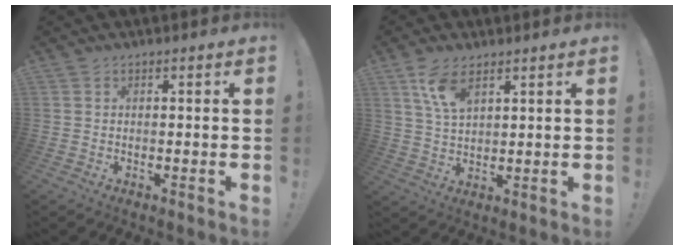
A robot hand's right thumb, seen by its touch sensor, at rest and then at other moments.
{"total": 7.8, "force": [4.7, 3.3, 5.2], "torque": [-0.103, -0.015, 0.088]}